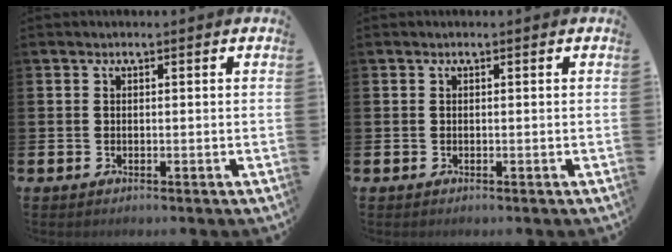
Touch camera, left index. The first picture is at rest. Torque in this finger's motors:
{"motor_torque": [-0.01, 0.01, 0.00, 0.01]}